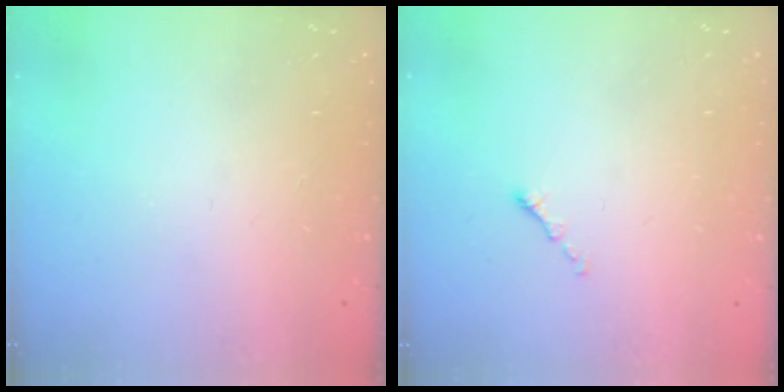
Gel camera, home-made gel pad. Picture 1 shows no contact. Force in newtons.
{"total": 0.6, "press": 0.5, "slide": 0.2}